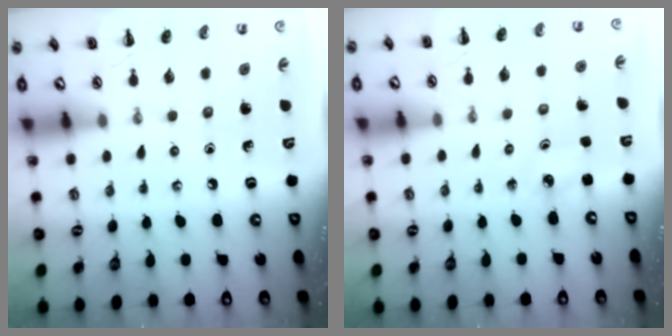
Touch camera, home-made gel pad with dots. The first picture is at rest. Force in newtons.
{"total": 3.6, "press": 3.4, "slide": 1.1}